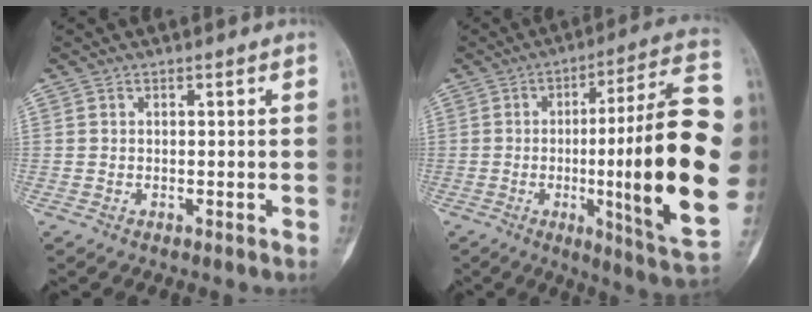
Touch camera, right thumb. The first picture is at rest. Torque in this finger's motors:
{"motor_torque": [0.62, 0.53, 1.89, 0.15, 0.69]}